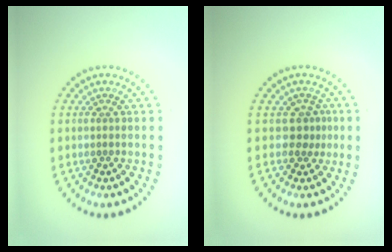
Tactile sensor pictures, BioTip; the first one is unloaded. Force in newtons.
{"total": 1.9, "press": 1.4, "slide": 1.3}